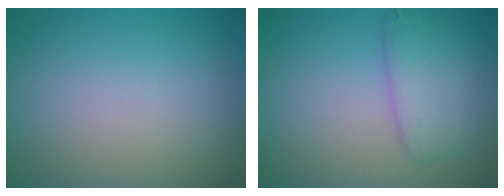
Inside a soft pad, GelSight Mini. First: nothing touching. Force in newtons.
{"total": 3.8, "press": 3.8, "slide": 0.1}